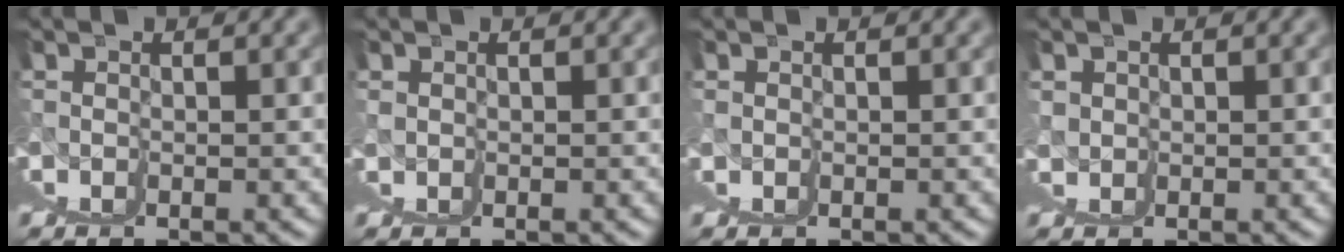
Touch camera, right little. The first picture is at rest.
{"total": 0.8, "force": [-0.3, 0.3, -0.7], "torque": [0.010, -0.005, -0.006]}
{"total": 0.6, "force": [-0.2, -0.1, -0.5], "torque": [0.010, -0.002, -0.004]}
{"total": 2.2, "force": [0.7, 2.1, 0.1], "torque": [-0.003, -0.011, 0.008]}